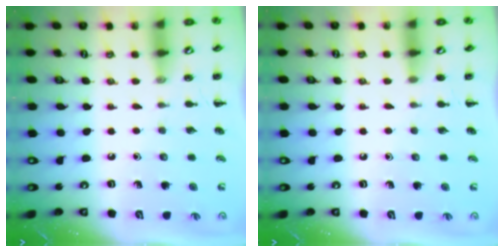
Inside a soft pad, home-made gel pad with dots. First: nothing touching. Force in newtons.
{"total": 1.9, "press": 1.9, "slide": 0.4}